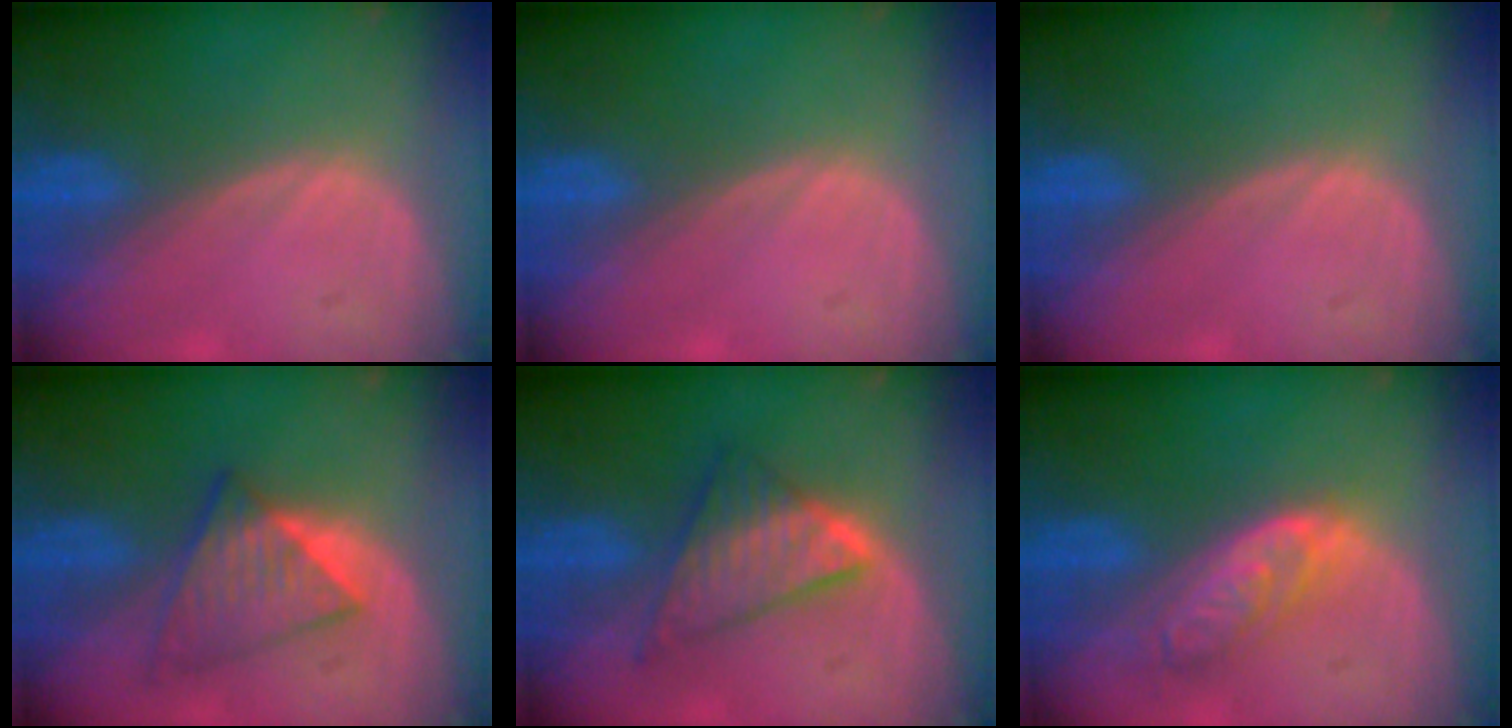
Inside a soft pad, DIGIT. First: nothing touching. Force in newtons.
{"total": 0.0}
{"total": 0.0}
{"total": 6.1, "press": 6.1, "slide": 0.3}
{"total": 6.7, "press": 6.6, "slide": 0.3}
{"total": 6.3, "press": 5.6, "slide": 2.8}